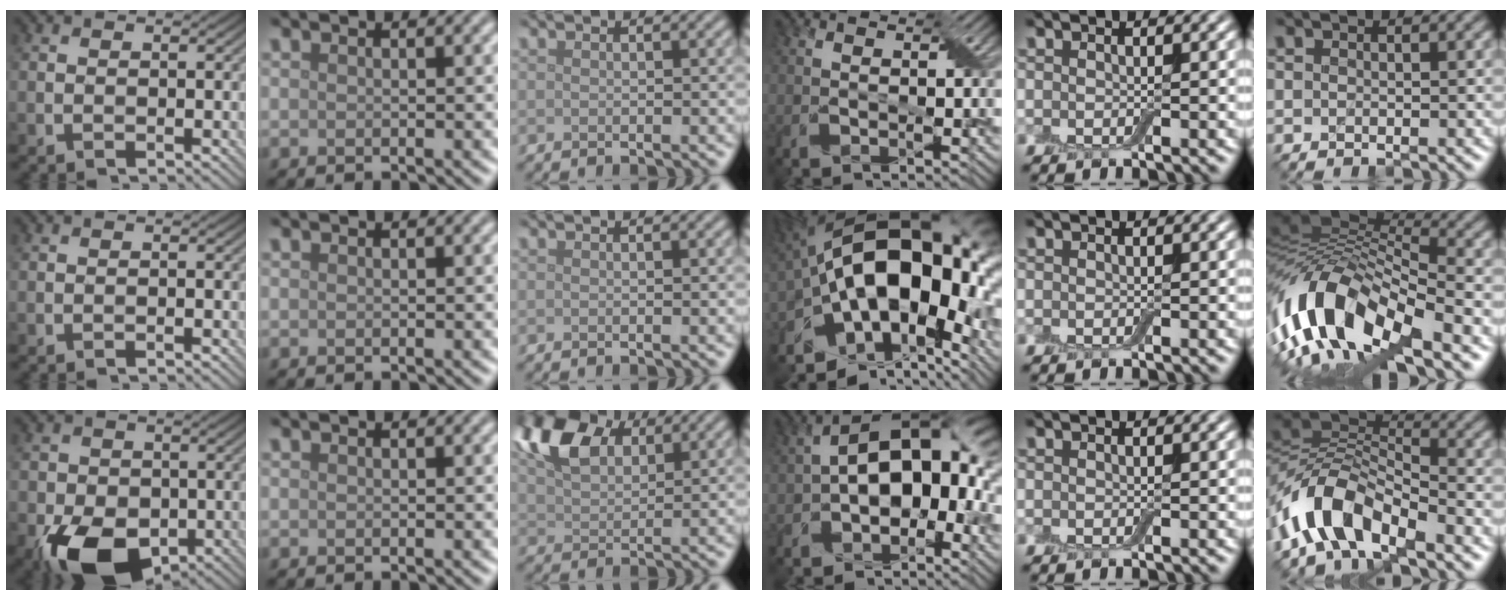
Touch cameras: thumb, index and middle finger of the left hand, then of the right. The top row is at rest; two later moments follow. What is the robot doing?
{"motion": "extract", "object": "airpods case & airpods"}